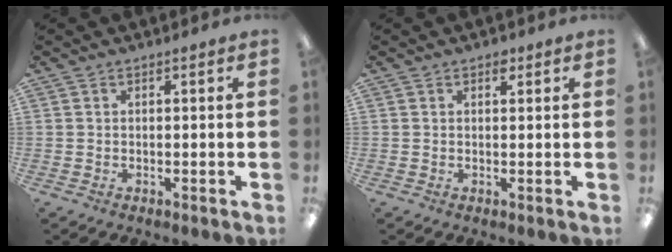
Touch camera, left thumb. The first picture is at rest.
{"total": 1.6, "force": [1.0, 0.9, 0.9], "torque": [-0.003, -0.004, 0.014]}